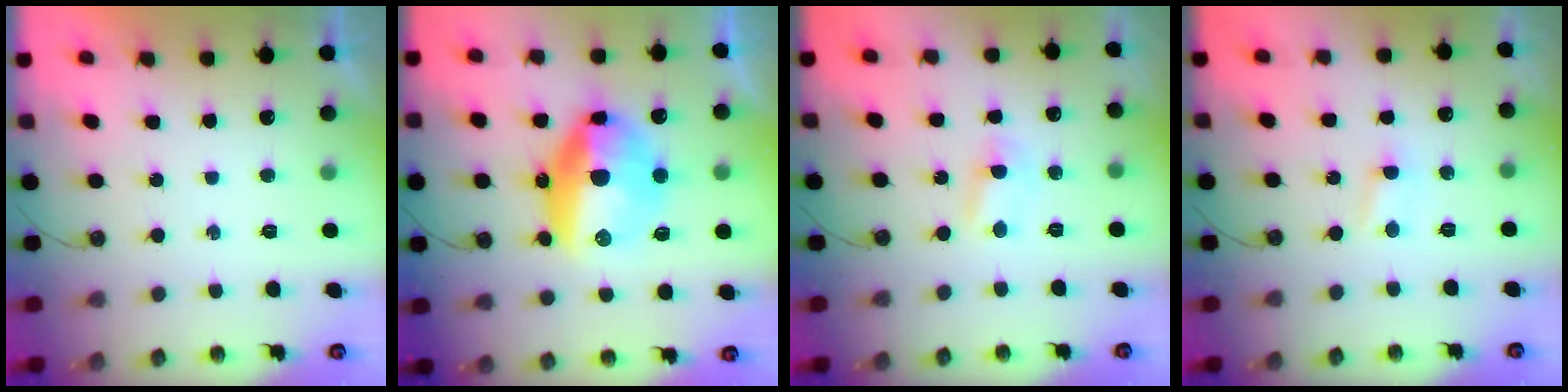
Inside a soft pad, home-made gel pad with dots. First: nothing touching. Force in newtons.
{"total": 17.5, "press": 16.8, "slide": 5.0}
{"total": 3.1, "press": 3.1, "slide": 0.4}
{"total": 1.2, "press": 1.1, "slide": 0.2}